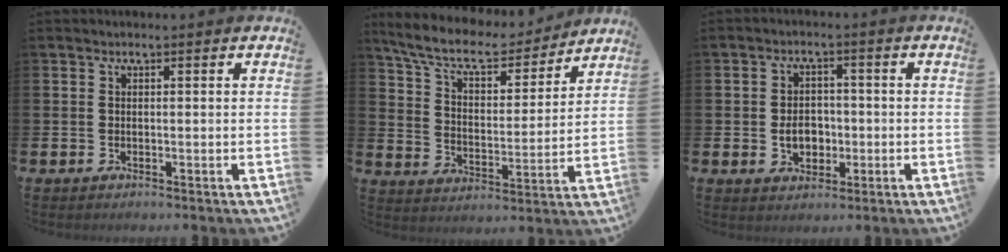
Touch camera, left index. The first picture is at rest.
{"total": 9.4, "force": [8.3, 2.5, 3.6], "torque": [-0.106, -0.052, 0.143]}
{"total": 4.2, "force": [-0.8, 3.2, 2.6], "torque": [-0.038, 0.001, -0.022]}